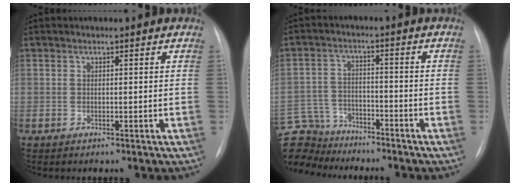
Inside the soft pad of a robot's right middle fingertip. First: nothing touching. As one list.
[{"total": 12.4, "force": [-11.3, 4.8, 1.4], "torque": [-0.060, 0.019, -0.201]}]